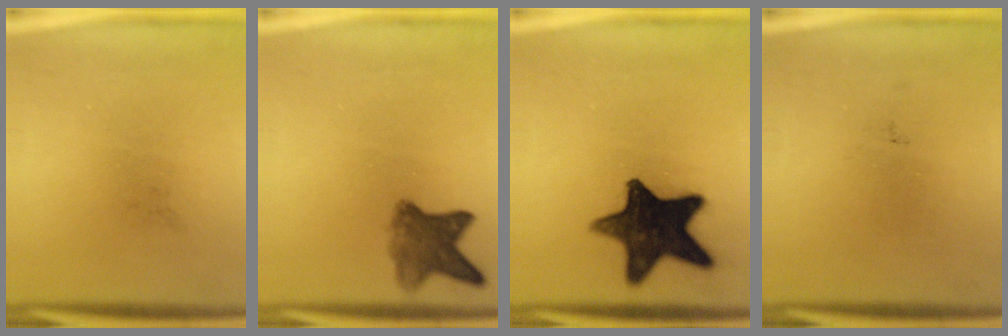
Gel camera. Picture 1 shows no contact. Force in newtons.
{"total": 5.8}
{"total": 16.0}
{"total": 0.0}